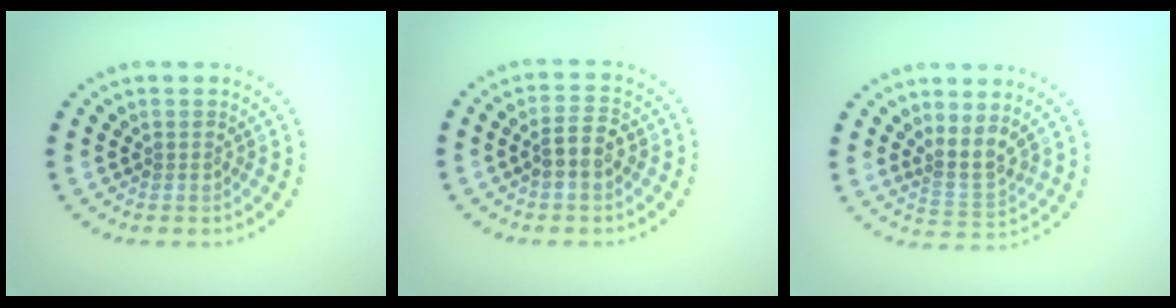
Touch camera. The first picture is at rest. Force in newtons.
{"total": 2.6, "press": 2.5, "slide": 0.6}
{"total": 2.4, "press": 2.0, "slide": 1.4}